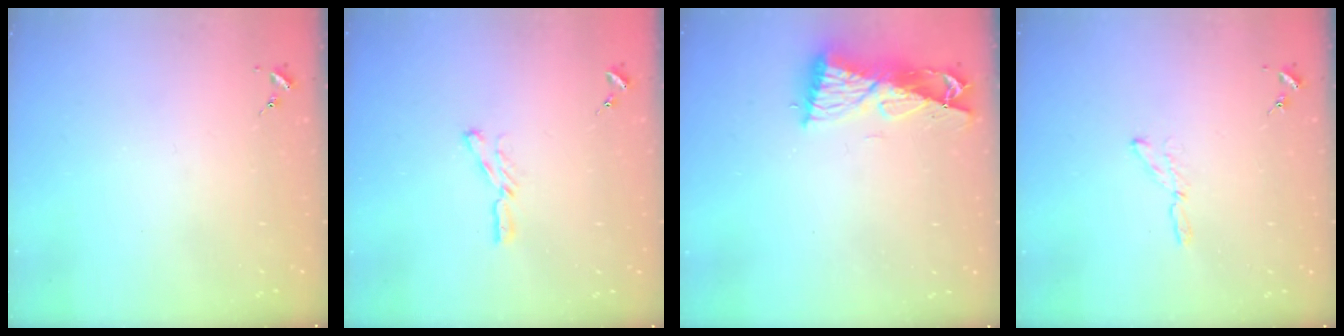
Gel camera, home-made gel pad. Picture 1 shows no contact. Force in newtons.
{"total": 5.2, "press": 5.2, "slide": 0.4}
{"total": 9.6, "press": 9.5, "slide": 1.2}
{"total": 3.6, "press": 3.6, "slide": 0.3}